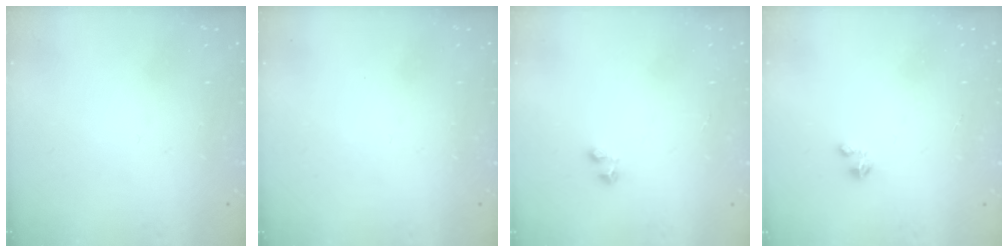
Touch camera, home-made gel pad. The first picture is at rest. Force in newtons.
{"total": 0.0}
{"total": 2.4, "press": 2.4, "slide": 0.4}
{"total": 1.4, "press": 1.4, "slide": 0.2}